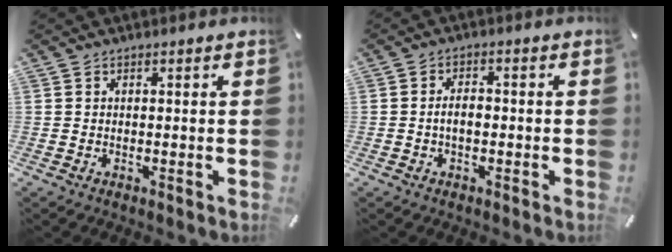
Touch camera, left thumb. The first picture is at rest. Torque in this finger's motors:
{"motor_torque": [0.48, 0.76, 0.17, -0.18, 0.07]}